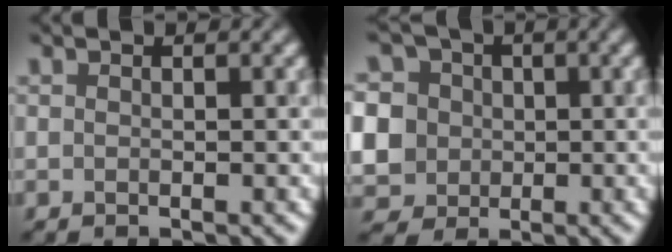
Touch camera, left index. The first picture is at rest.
{"total": 9.9, "force": [2.0, 8.8, 3.9], "torque": [-0.100, 0.022, 0.014]}